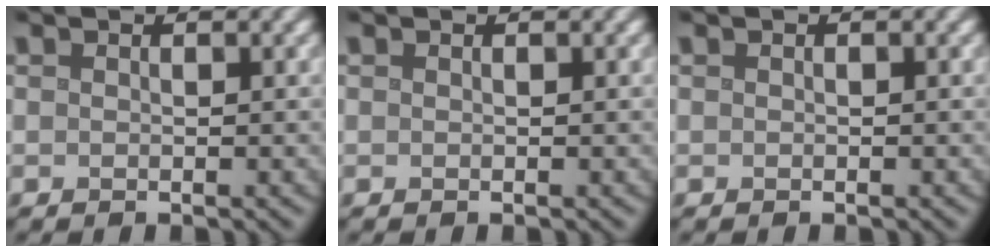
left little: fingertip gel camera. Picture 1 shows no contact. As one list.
[{"total": 0.0}, {"total": 0.0}]